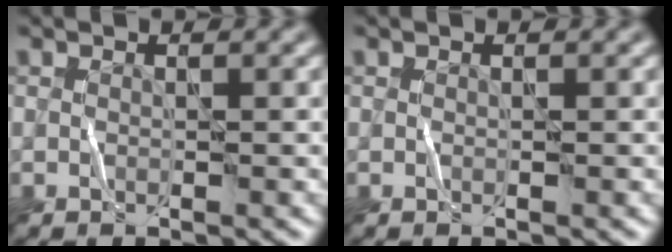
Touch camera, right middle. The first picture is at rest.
{"total": 0.0}